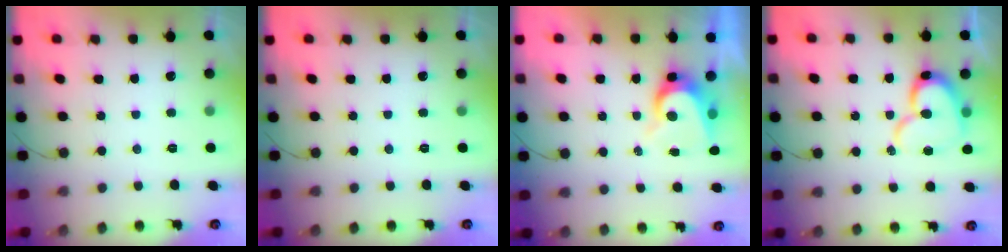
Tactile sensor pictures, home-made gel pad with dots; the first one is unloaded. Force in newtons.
{"total": 0.0}
{"total": 6.5, "press": 6.5, "slide": 0.7}
{"total": 14.7, "press": 14.6, "slide": 1.4}